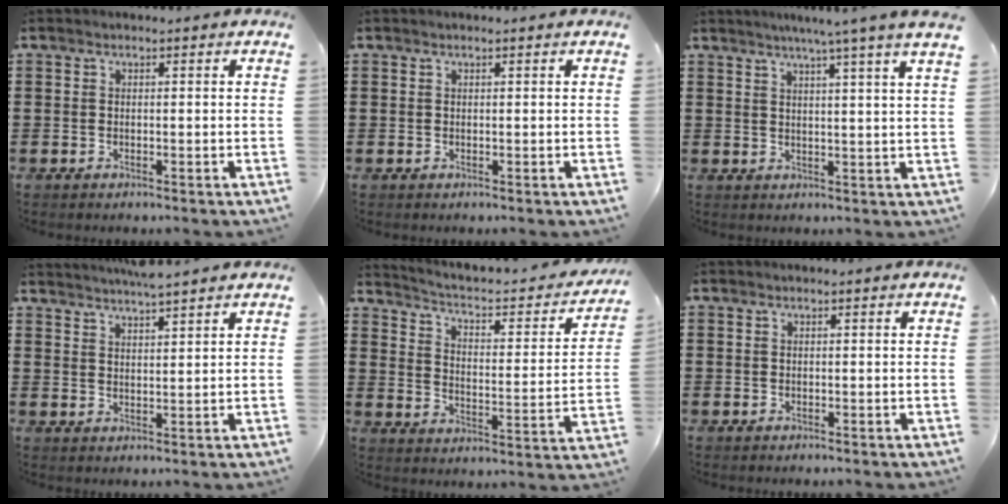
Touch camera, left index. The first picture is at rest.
{"total": 0.0}
{"total": 4.5, "force": [3.4, -1.5, 2.6], "torque": [-0.056, -0.015, 0.055]}
{"total": 3.2, "force": [3.2, -0.5, 0.3], "torque": [-0.016, -0.011, 0.058]}
{"total": 2.5, "force": [1.8, 0.5, 1.7], "torque": [-0.050, -0.027, 0.017]}
{"total": 0.0}